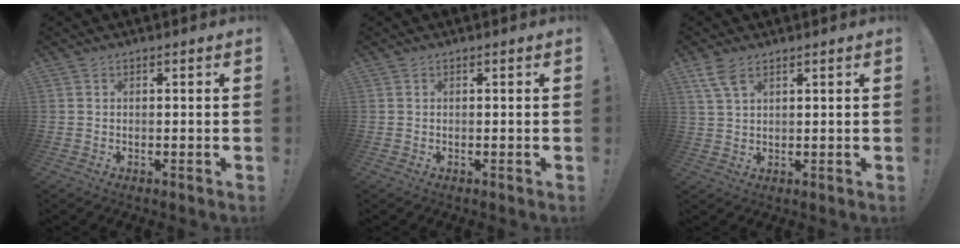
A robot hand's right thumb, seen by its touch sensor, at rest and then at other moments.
{"total": 0.0}
{"total": 5.1, "force": [3.2, 2.1, 3.4], "torque": [-0.064, -0.011, 0.061]}